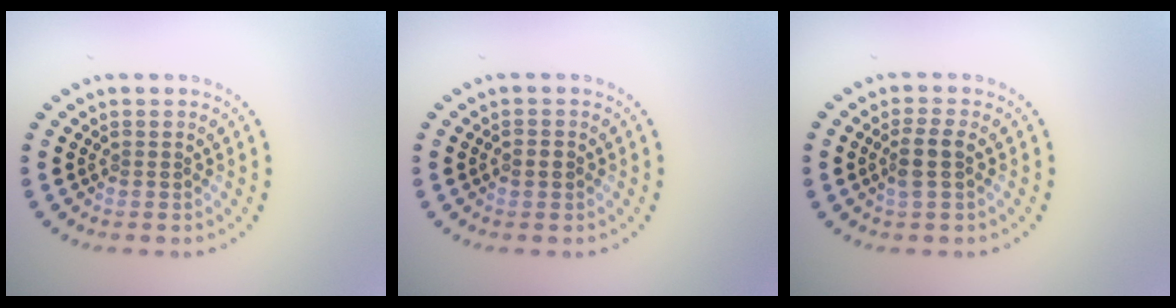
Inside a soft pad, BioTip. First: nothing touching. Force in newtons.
{"total": 1.4, "press": 1.4, "slide": 0.2}
{"total": 2.0, "press": 1.8, "slide": 0.9}